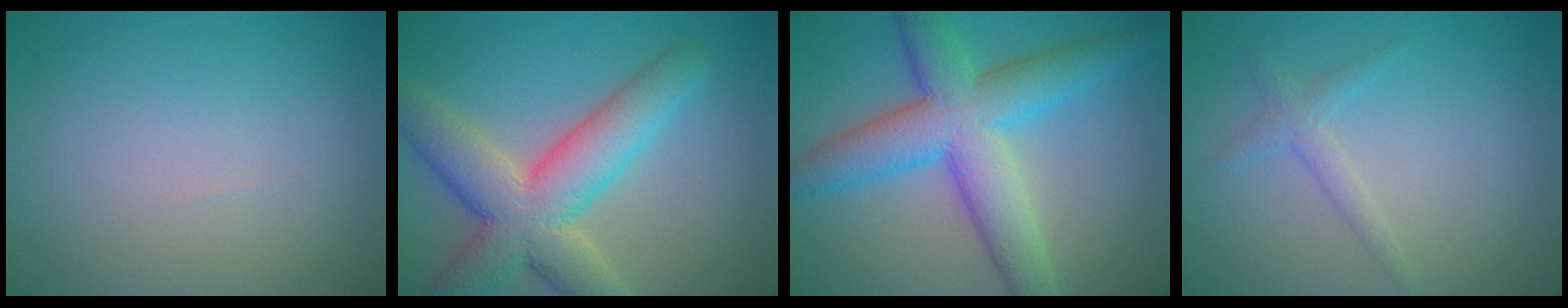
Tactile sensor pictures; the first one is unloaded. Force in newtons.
{"total": 8.8, "press": 8.8, "slide": 0.4}
{"total": 8.8, "press": 8.8, "slide": 0.2}
{"total": 1.6, "press": 1.6, "slide": 0.1}